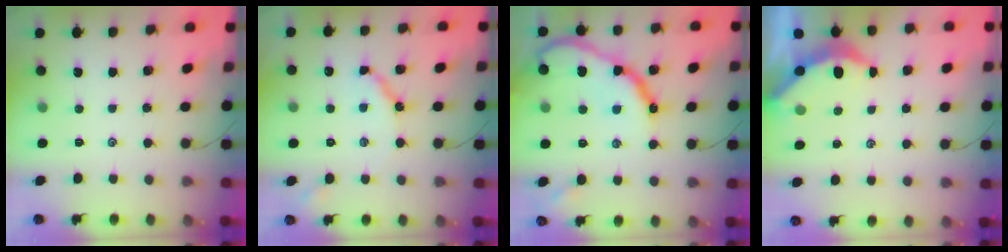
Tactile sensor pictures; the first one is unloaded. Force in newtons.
{"total": 7.1, "press": 7.0, "slide": 0.8}
{"total": 16.1, "press": 16.0, "slide": 1.2}
{"total": 3.6, "press": 3.6, "slide": 0.4}